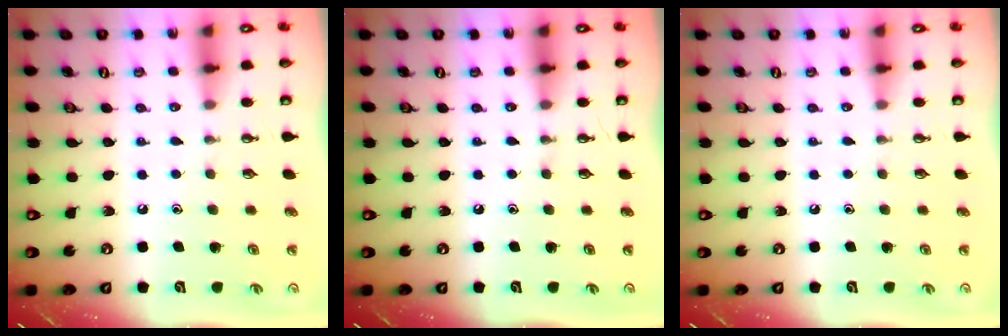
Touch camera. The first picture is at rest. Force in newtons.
{"total": 0.0}
{"total": 0.0}